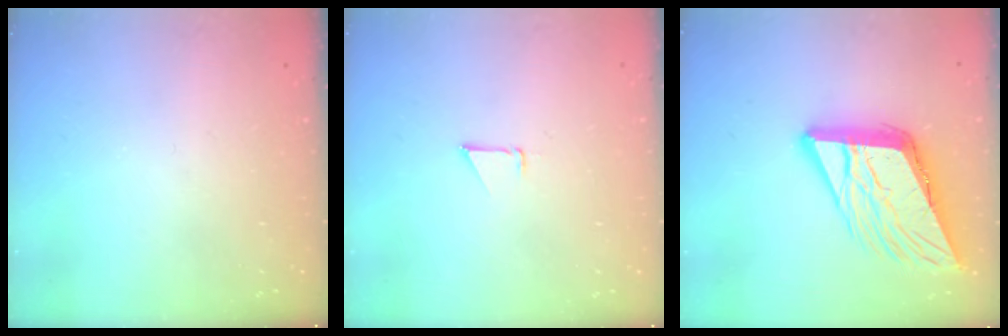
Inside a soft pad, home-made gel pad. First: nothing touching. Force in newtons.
{"total": 0.9, "press": 0.9, "slide": 0.1}
{"total": 16.4, "press": 16.2, "slide": 2.8}